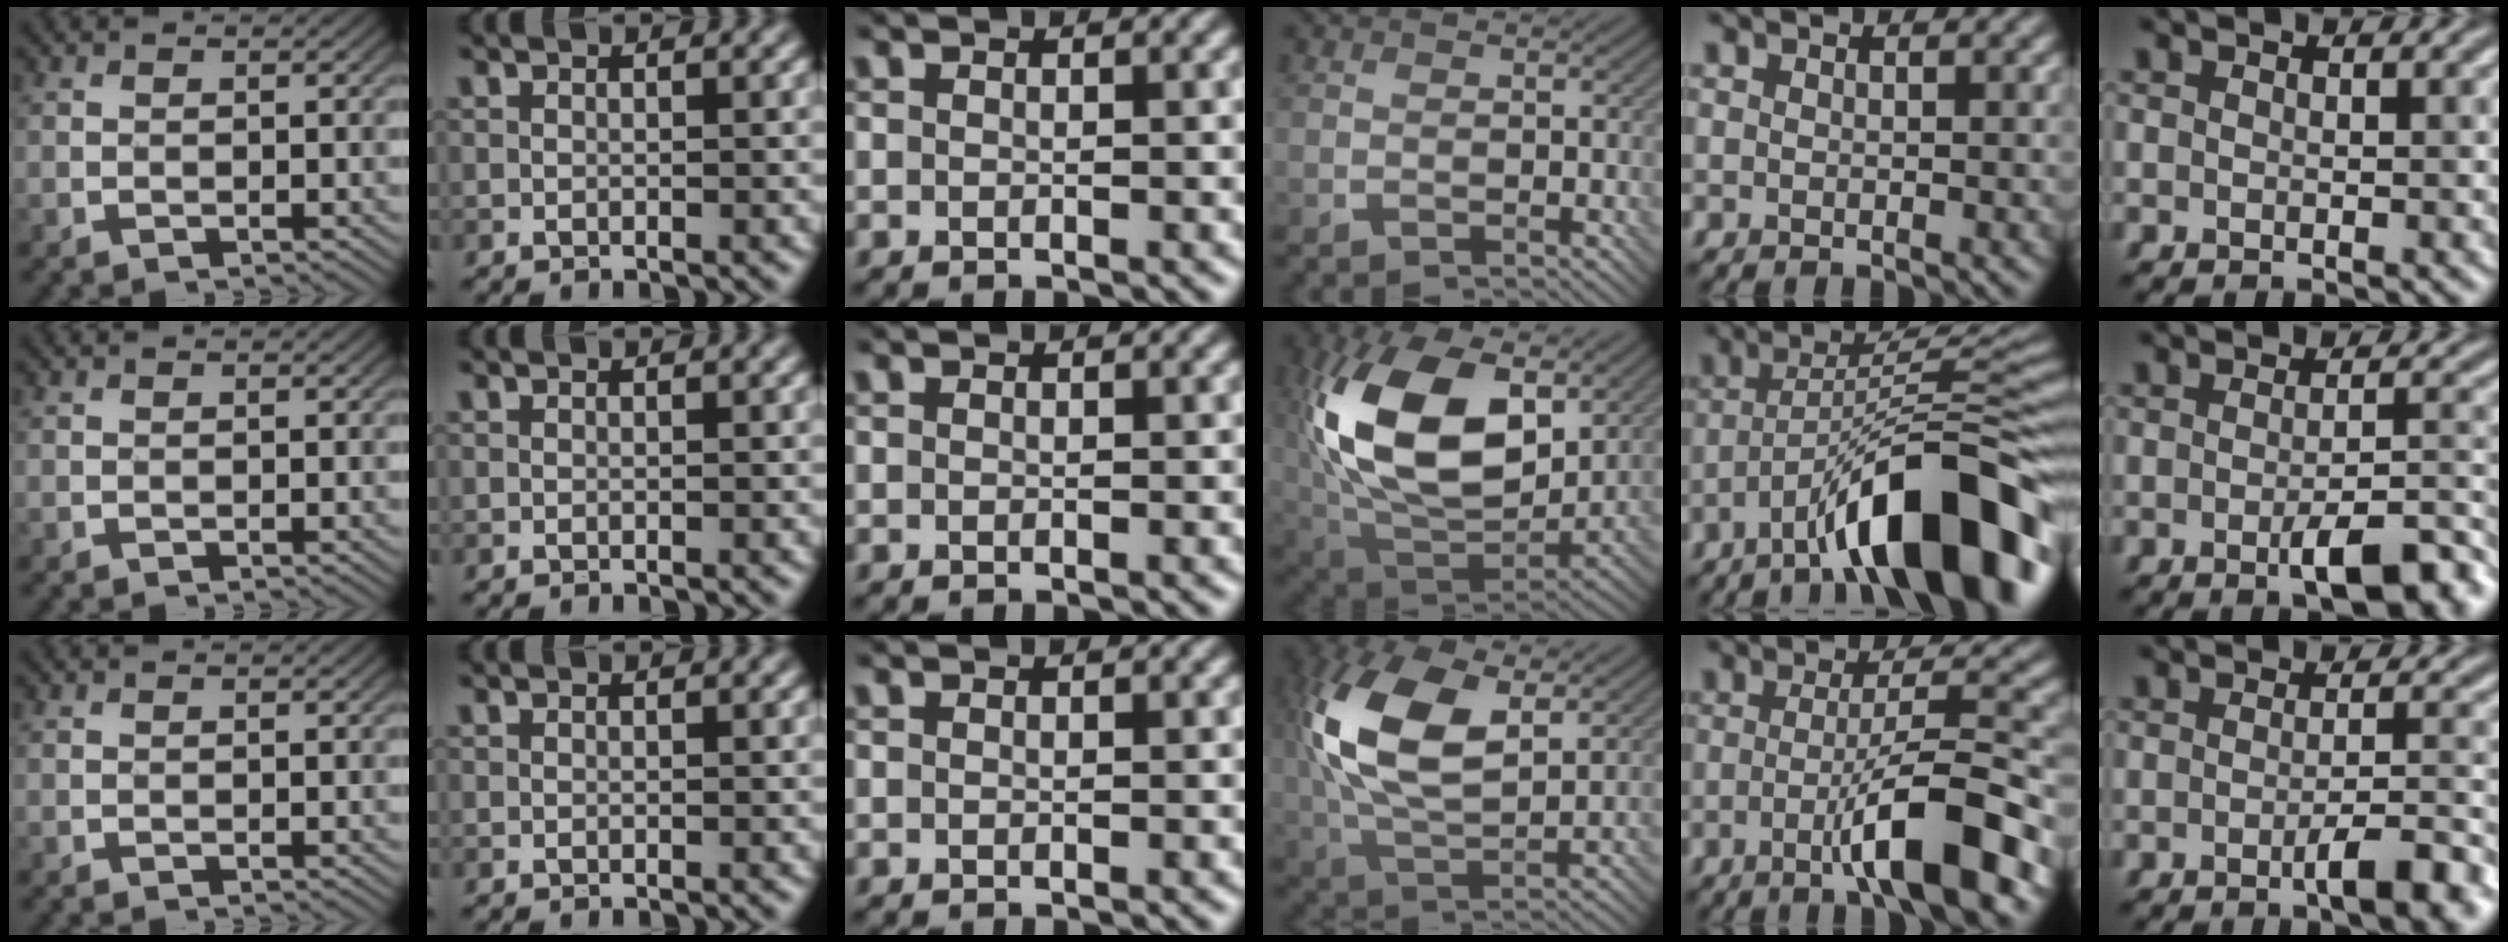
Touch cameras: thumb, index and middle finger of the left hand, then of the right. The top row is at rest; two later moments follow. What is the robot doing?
{"motion": "insert", "object": "bottle cap"}